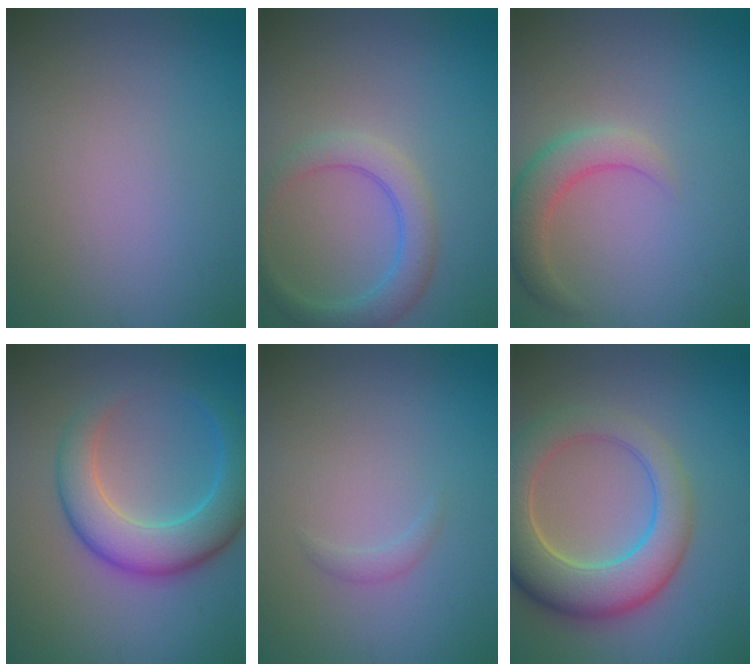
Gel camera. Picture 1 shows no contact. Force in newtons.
{"total": 3.6, "press": 3.6, "slide": 0.2}
{"total": 3.2, "press": 3.2, "slide": 0.2}
{"total": 6.6, "press": 6.6, "slide": 0.1}
{"total": 0.8, "press": 0.8, "slide": 0.1}
{"total": 8.4, "press": 8.4, "slide": 0.8}